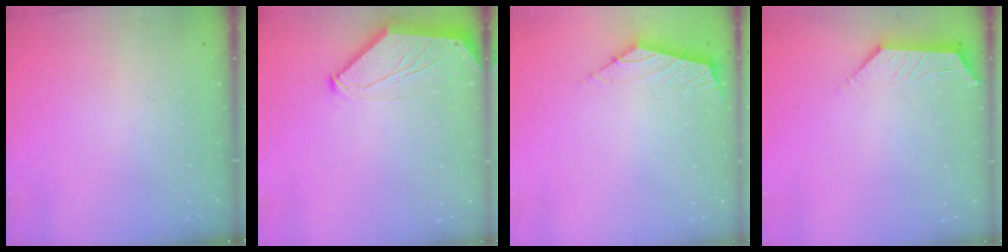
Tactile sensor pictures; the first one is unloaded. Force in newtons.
{"total": 0.0}
{"total": 2.6, "press": 2.6, "slide": 0.7}
{"total": 1.8, "press": 1.7, "slide": 0.3}